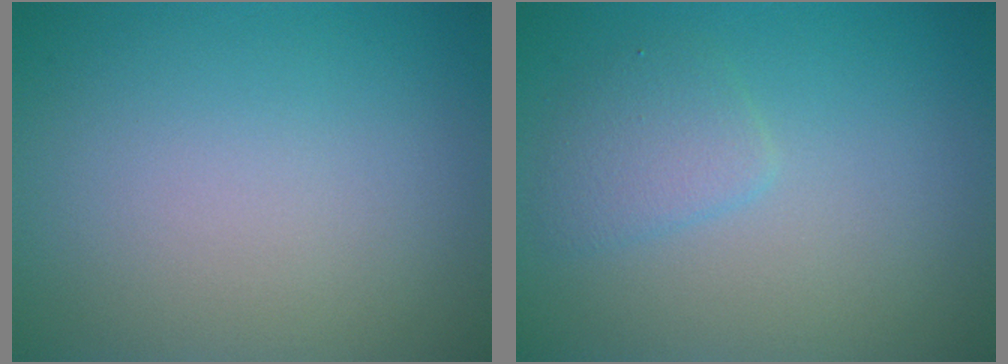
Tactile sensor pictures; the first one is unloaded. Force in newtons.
{"total": 1.9, "press": 1.9, "slide": 0.0}